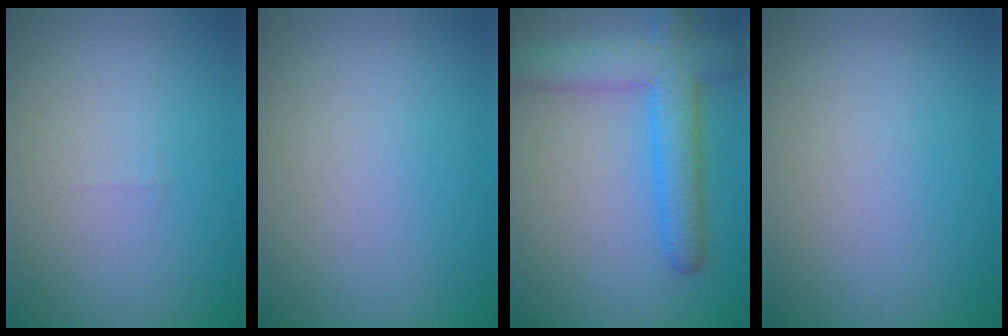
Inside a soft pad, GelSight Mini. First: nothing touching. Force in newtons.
{"total": 0.0}
{"total": 6.2, "press": 6.2, "slide": 0.2}
{"total": 0.0}